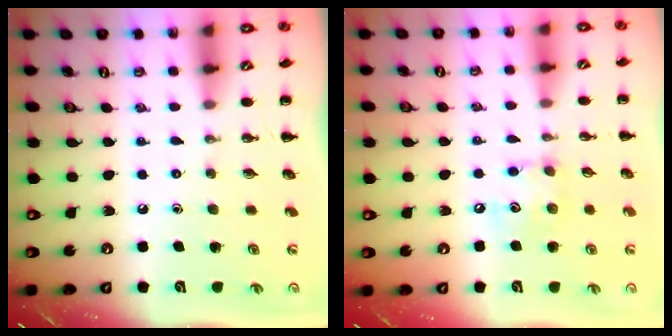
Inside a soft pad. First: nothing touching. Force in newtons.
{"total": 7.6, "press": 7.5, "slide": 0.6}